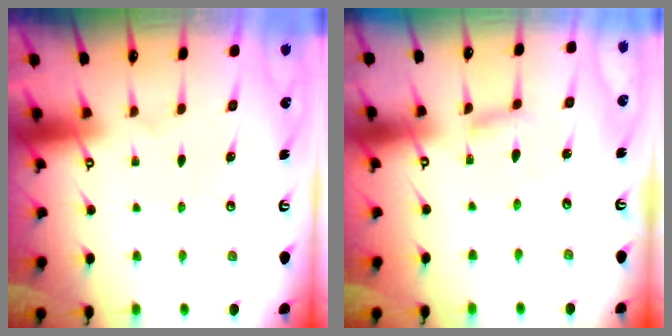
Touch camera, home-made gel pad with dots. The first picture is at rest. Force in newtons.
{"total": 4.8, "press": 4.7, "slide": 0.3}